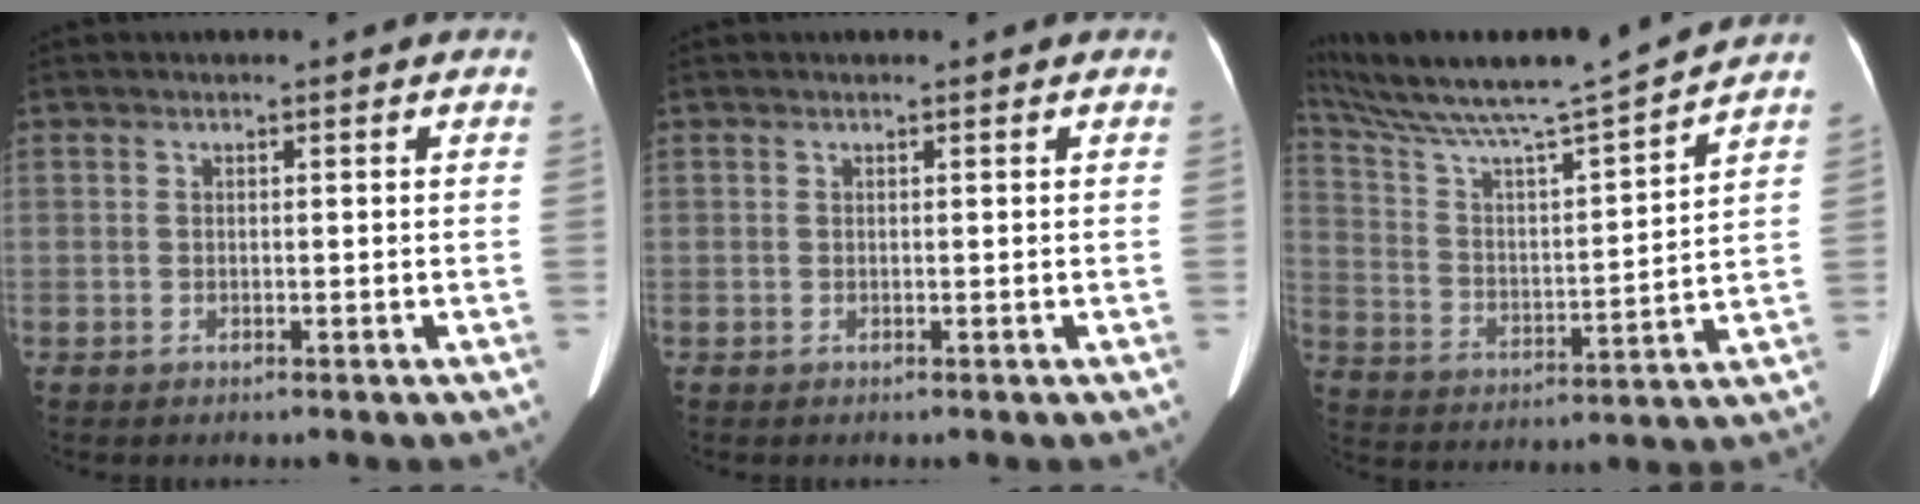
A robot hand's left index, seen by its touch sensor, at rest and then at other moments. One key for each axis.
{"total": 0.0}
{"total": 16.1, "fx": 14.5, "fy": -1.2, "fz": 6.8, "tx": -0.133, "ty": -0.015, "tz": 0.246}